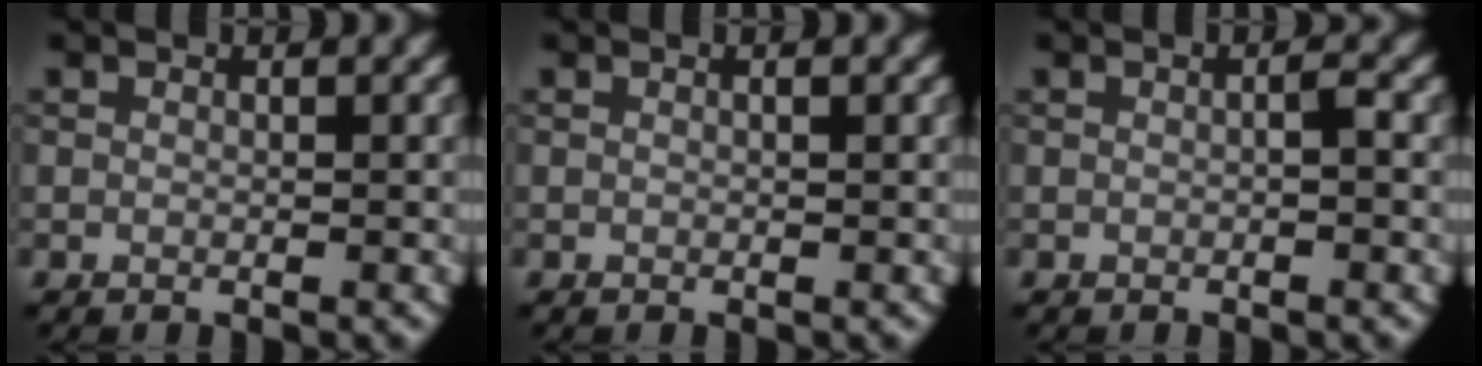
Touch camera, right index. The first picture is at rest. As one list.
[{"total": 0.0}, {"total": 0.7, "force": [-0.2, 0.0, 0.7], "torque": [-0.012, 0.004, -0.004]}]